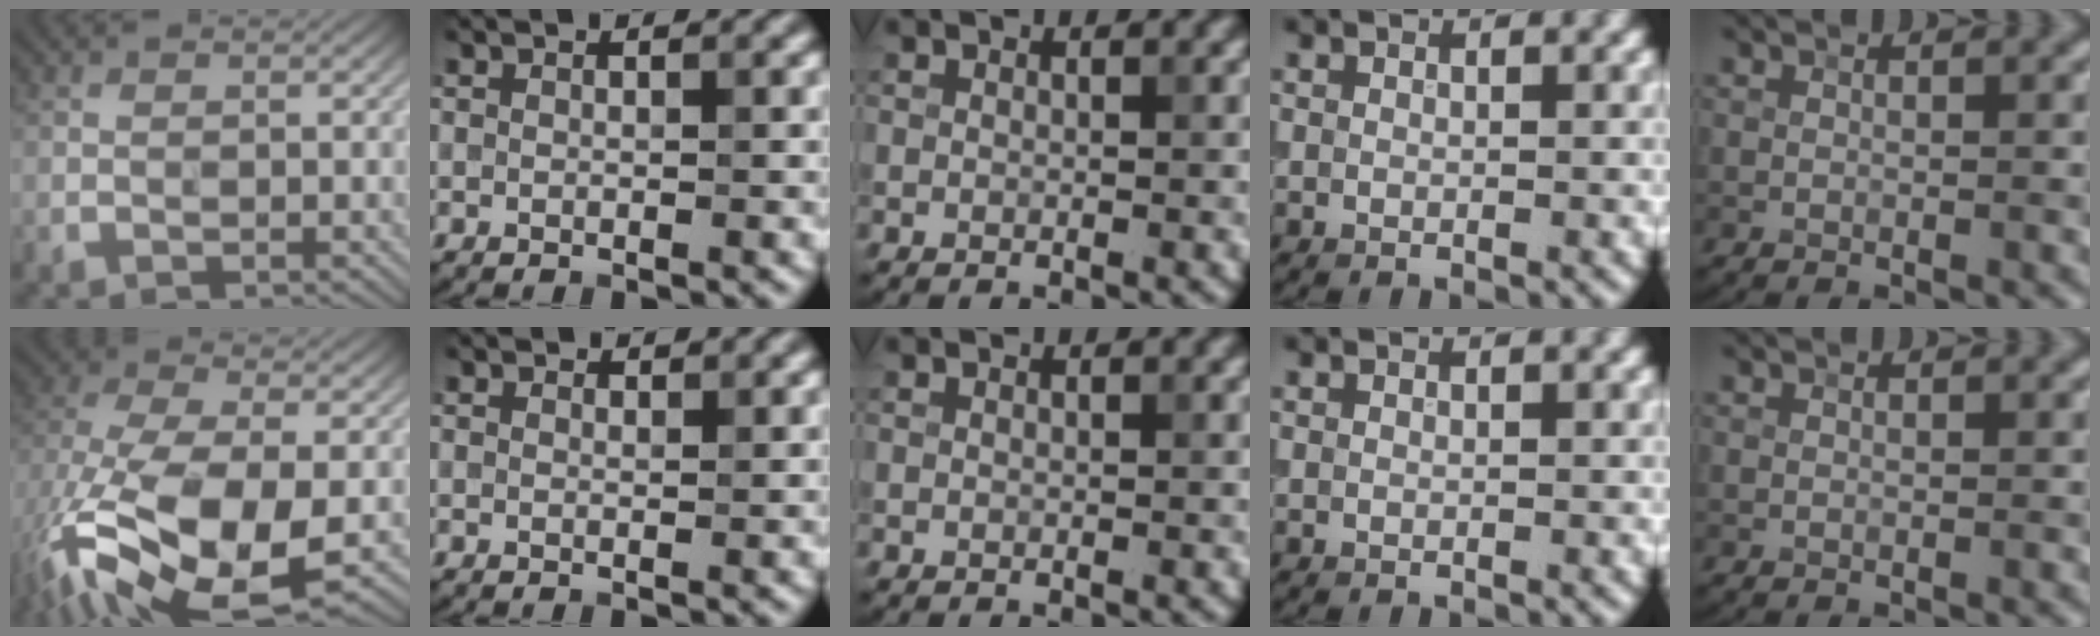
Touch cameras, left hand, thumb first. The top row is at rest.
{"thumb": {"total": 15.8, "force": [-5.0, 7.7, 12.9], "torque": [-0.293, -0.025, -0.088]}, "index": {"total": 0.7, "force": [0.6, 0.3, 0.2], "torque": [-0.001, 0.000, 0.005]}}